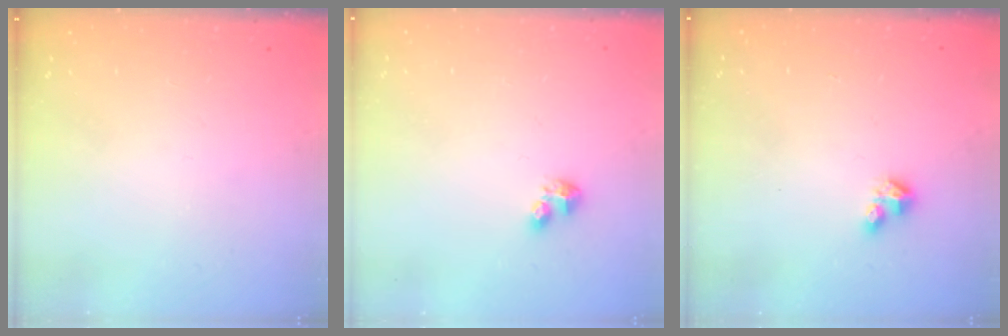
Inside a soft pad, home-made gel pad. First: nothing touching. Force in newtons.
{"total": 2.3, "press": 2.2, "slide": 0.5}
{"total": 3.5, "press": 3.5, "slide": 0.4}